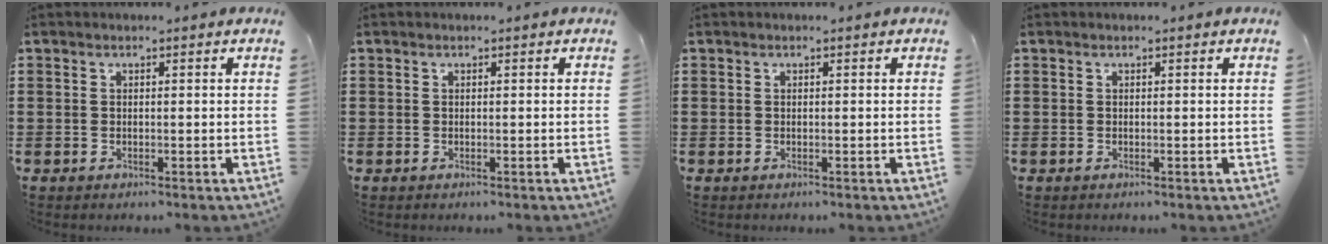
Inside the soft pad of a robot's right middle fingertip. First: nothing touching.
{"total": 0.0}
{"total": 0.0}
{"total": 0.0}